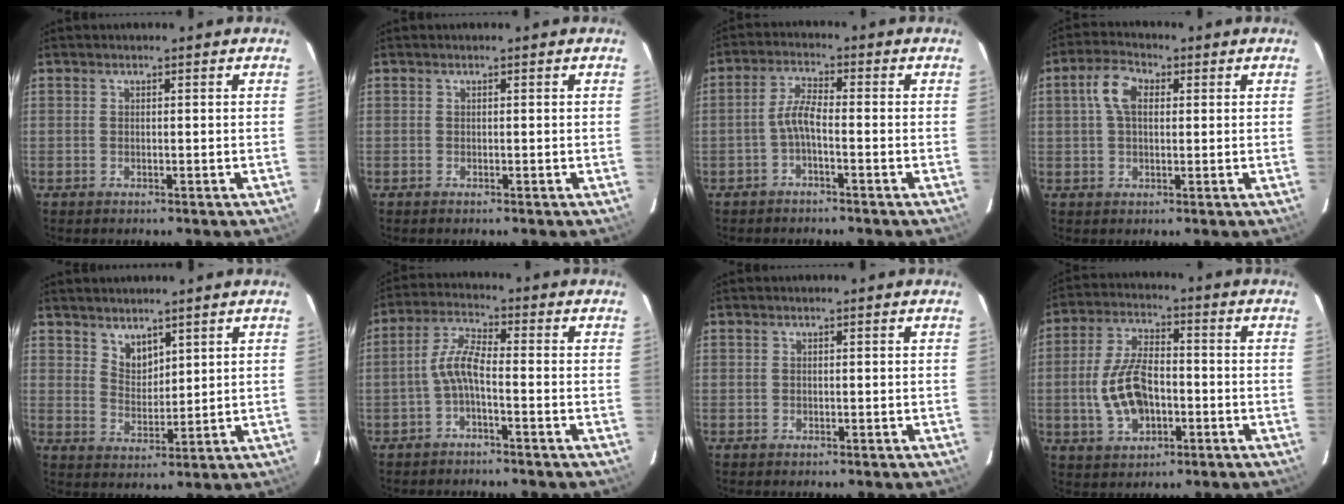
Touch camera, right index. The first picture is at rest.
{"total": 0.0}
{"total": 3.6, "force": [-1.7, 0.6, 3.2], "torque": [-0.074, 0.011, -0.036]}
{"total": 6.0, "force": [1.3, 3.6, 4.6], "torque": [-0.092, 0.020, 0.024]}
{"total": 4.6, "force": [3.7, 2.4, 1.6], "torque": [-0.018, 0.000, 0.071]}
{"total": 5.0, "force": [-2.0, 1.1, 4.5], "torque": [-0.103, 0.015, -0.041]}
{"total": 0.0}
{"total": 11.6, "force": [-2.3, 6.4, 9.4], "torque": [-0.194, 0.008, -0.034]}